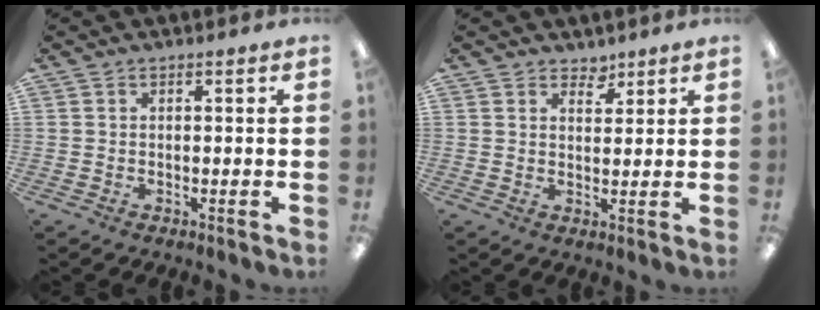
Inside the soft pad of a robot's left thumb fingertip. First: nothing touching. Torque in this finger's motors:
{"motor_torque": [0.30, -0.05, -0.11, -0.24, 0.00]}